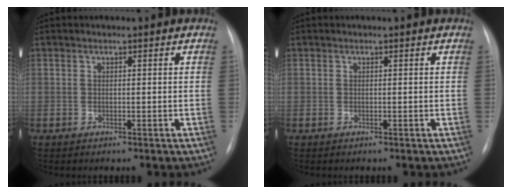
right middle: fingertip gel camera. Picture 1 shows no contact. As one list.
[{"total": 0.0}]